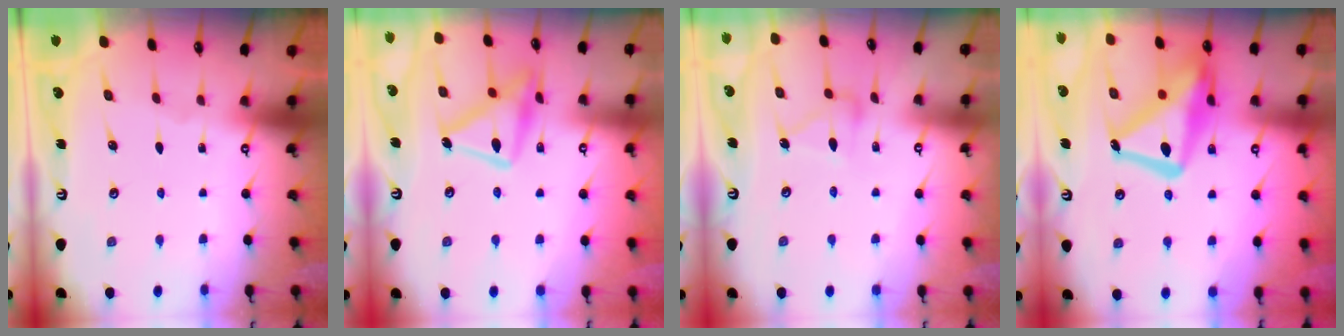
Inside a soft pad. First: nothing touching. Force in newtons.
{"total": 16.2, "press": 16.1, "slide": 1.1}
{"total": 10.4, "press": 10.4, "slide": 0.5}
{"total": 18.9, "press": 18.8, "slide": 1.9}